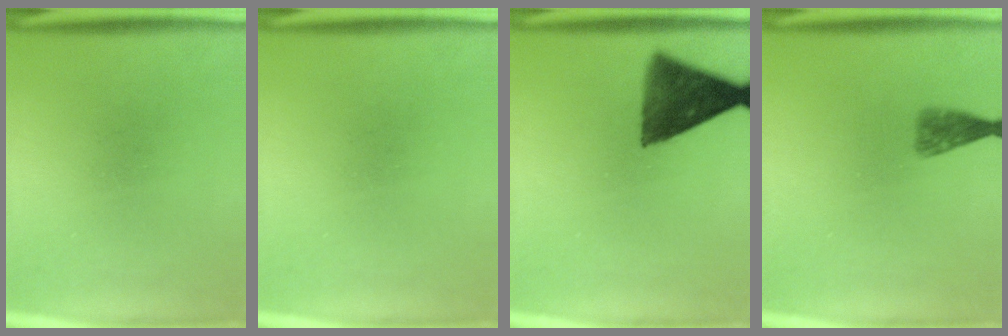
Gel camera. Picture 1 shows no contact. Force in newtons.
{"total": 0.0}
{"total": 10.6}
{"total": 2.5}